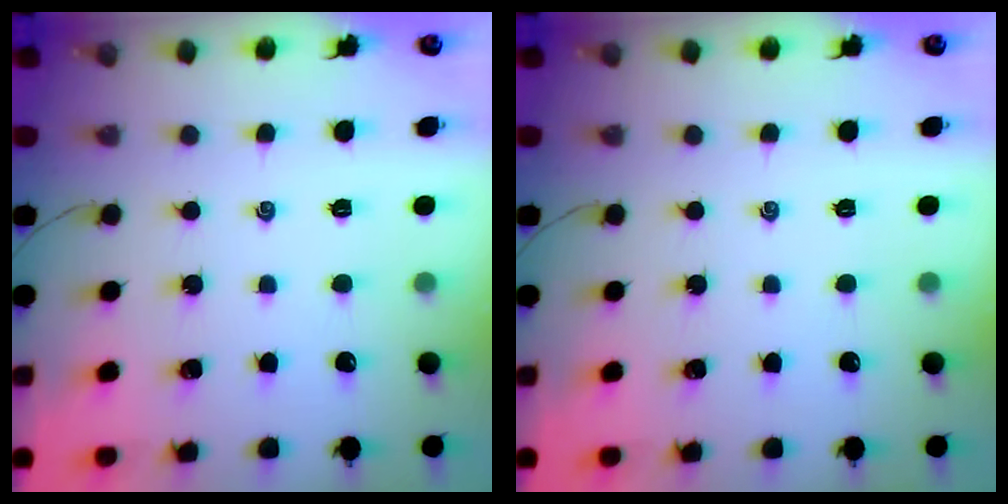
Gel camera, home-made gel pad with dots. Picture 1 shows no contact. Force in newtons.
{"total": 0.0}